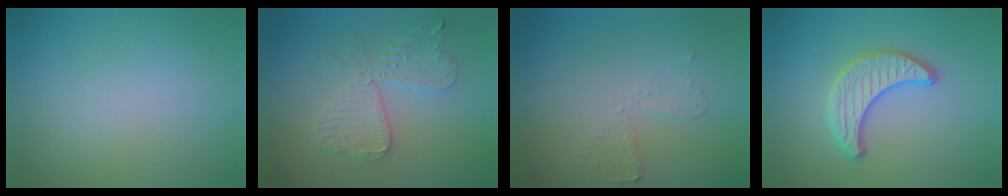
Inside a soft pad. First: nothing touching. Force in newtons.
{"total": 4.3, "press": 3.7, "slide": 2.2}
{"total": 1.6, "press": 1.5, "slide": 0.2}
{"total": 3.4, "press": 3.4, "slide": 0.2}